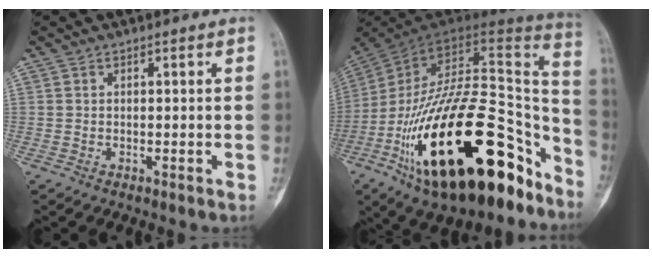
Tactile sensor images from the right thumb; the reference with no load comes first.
{"total": 36.7, "force": [-18.1, 16.8, 27.1], "torque": [-0.384, 0.070, -0.288]}